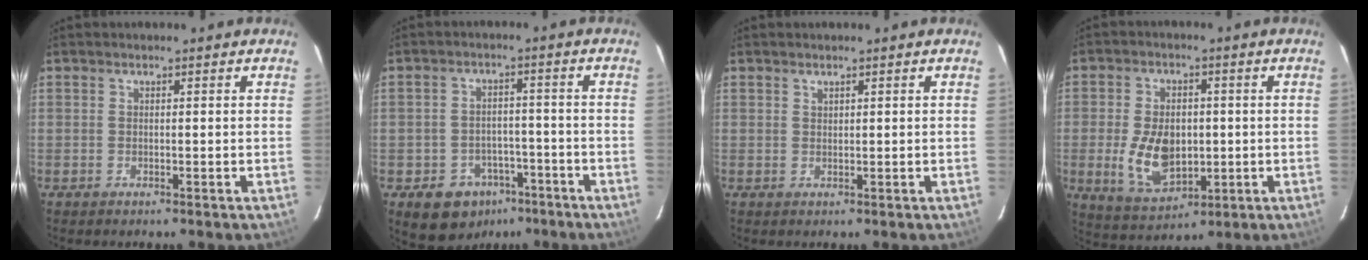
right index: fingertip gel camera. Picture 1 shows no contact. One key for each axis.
{"total": 9.7, "fx": -5.7, "fy": 7.2, "fz": 3.1, "tx": -0.069, "ty": 0.023, "tz": -0.060}
{"total": 0.6, "fx": 0.6, "fy": 0.3, "fz": 0.1, "tx": -0.002, "ty": 0.001, "tz": 0.012}
{"total": 3.1, "fx": 2.7, "fy": 1.5, "fz": 0.5, "tx": -0.011, "ty": -0.006, "tz": 0.063}